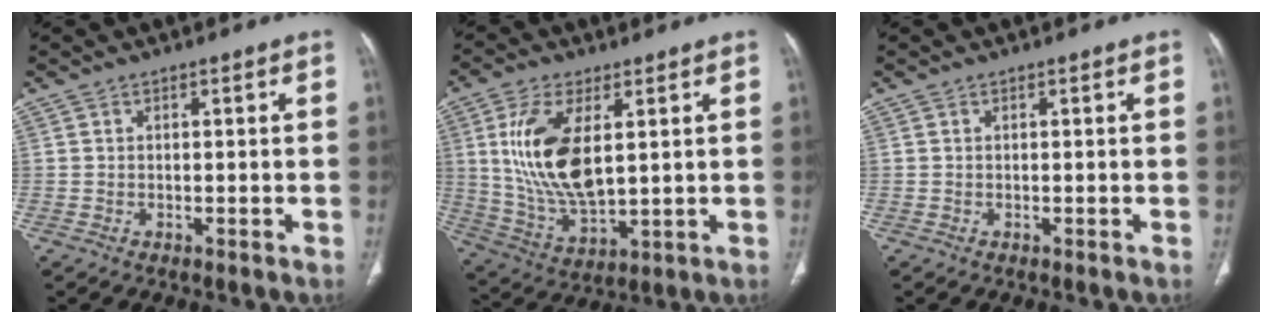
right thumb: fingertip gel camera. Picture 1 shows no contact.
{"total": 15.6, "force": [3.5, 7.4, 13.3], "torque": [-0.266, -0.020, 0.080]}
{"total": 0.0}